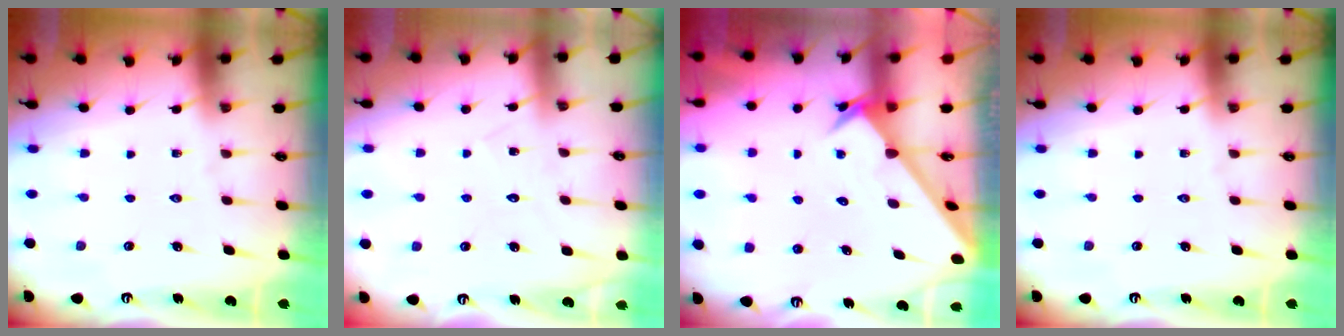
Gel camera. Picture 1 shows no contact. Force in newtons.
{"total": 5.5, "press": 5.5, "slide": 0.3}
{"total": 2.4, "press": 2.4, "slide": 0.2}
{"total": 0.0}